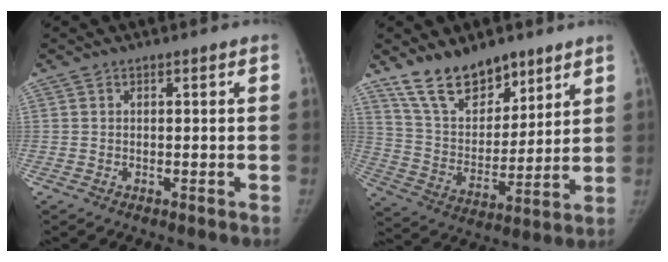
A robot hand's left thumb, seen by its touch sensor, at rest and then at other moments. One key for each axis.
{"total": 15.4, "fx": 11.3, "fy": 7.8, "fz": 7.1, "tx": -0.074, "ty": -0.063, "tz": 0.213}